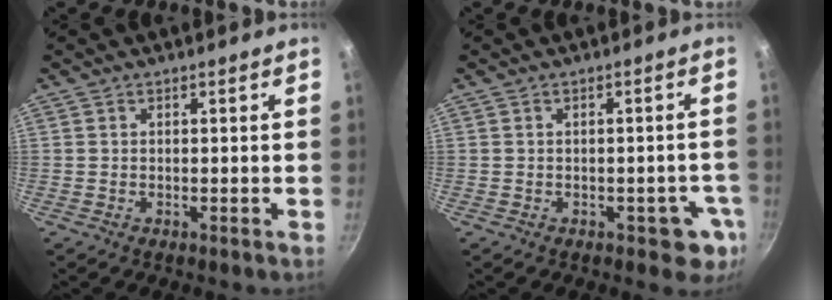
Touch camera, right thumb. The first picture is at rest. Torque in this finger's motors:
{"motor_torque": [0.48, 0.38, -0.06, 0.09, -0.01]}